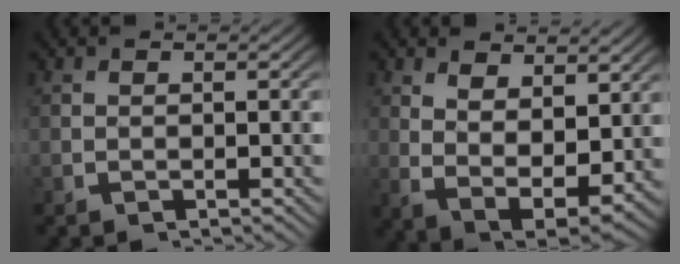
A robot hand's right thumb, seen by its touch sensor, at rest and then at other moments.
{"total": 7.0, "force": [0.0, 4.7, 5.2], "torque": [-0.115, -0.041, 0.019]}